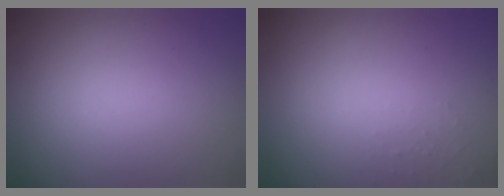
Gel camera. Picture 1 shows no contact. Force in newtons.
{"total": 0.7, "press": 0.7, "slide": 0.1}